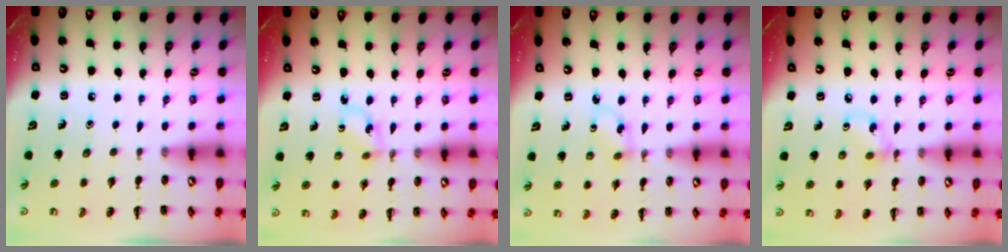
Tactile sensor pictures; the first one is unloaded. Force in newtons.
{"total": 1.0, "press": 0.9, "slide": 0.5}
{"total": 2.1, "press": 1.9, "slide": 0.9}
{"total": 4.1, "press": 3.8, "slide": 1.5}